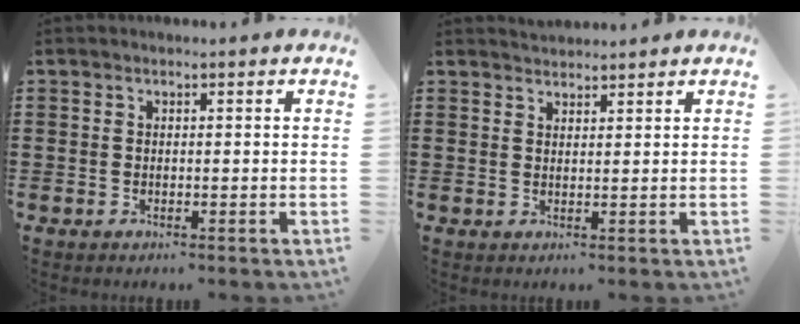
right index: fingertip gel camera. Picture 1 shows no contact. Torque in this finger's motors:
{"motor_torque": [0.30, 0.56, 0.11, 0.03]}